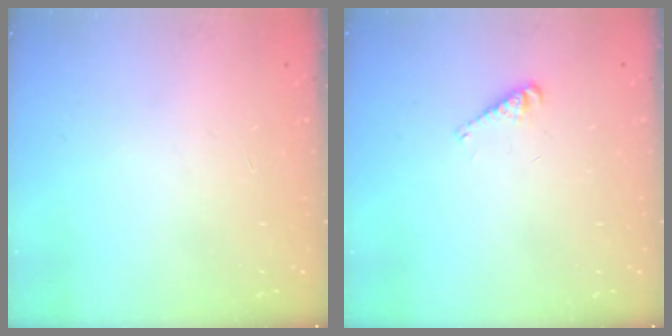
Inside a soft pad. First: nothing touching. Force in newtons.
{"total": 2.7, "press": 2.7, "slide": 0.4}